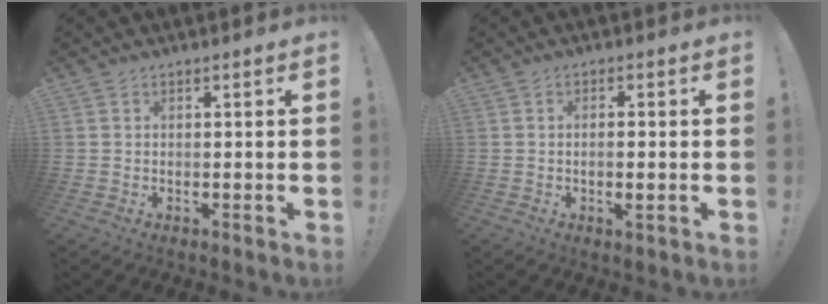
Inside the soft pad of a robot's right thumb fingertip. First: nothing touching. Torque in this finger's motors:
{"motor_torque": [0.22, -0.29, -0.03, 0.19, -0.04]}